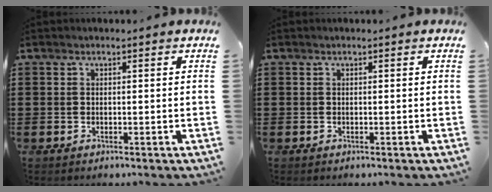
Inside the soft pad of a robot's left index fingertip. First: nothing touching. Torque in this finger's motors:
{"motor_torque": [-0.01, 0.00, 0.02, 0.00]}